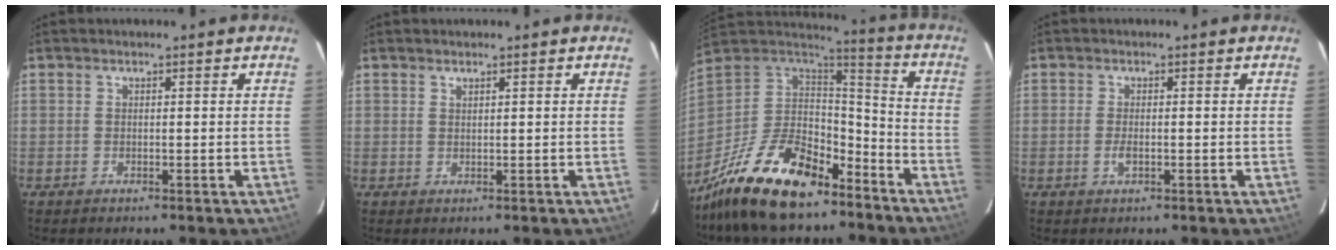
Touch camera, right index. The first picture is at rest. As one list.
[{"total": 0.6, "force": [0.5, 0.1, 0.2], "torque": [-0.002, 0.001, 0.011]}, {"total": 24.4, "force": [-16.7, 10.8, 14.2], "torque": [-0.292, -0.011, -0.273]}, {"total": 1.8, "force": [-0.6, 0.7, 1.5], "torque": [-0.033, -0.002, -0.011]}]